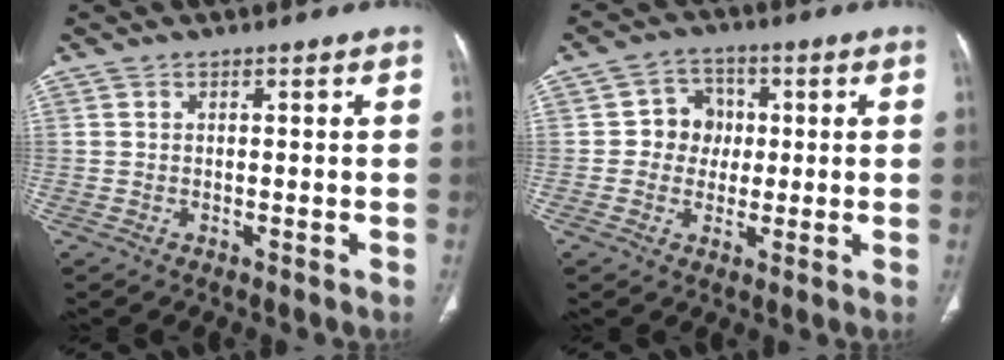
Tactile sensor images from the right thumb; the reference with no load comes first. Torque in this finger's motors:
{"motor_torque": [-0.32, 0.32, 0.33, -0.25, 0.00]}